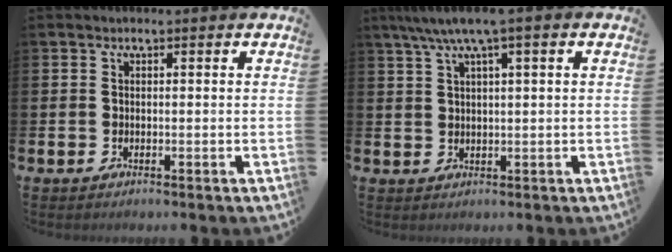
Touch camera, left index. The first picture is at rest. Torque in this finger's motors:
{"motor_torque": [1.07, -1.07, 0.35, 0.21]}